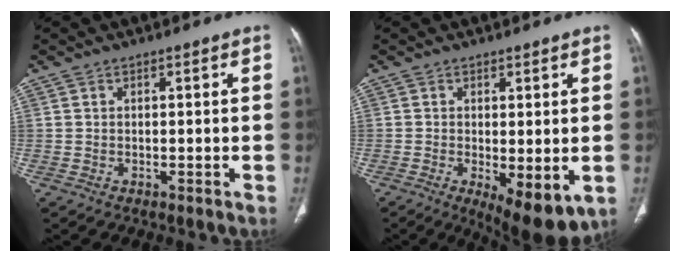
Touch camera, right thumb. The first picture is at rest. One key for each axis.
{"total": 8.9, "fx": -2.3, "fy": 3.3, "fz": 8.0, "tx": -0.115, "ty": -0.024, "tz": -0.027}